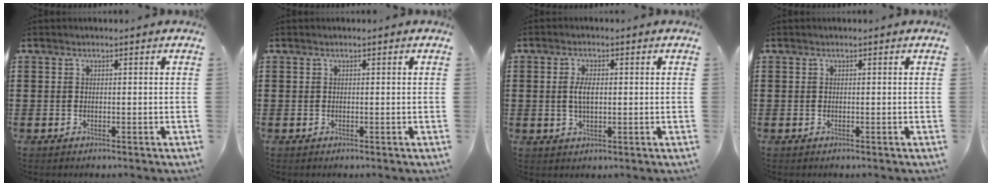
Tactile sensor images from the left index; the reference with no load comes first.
{"total": 0.0}
{"total": 3.4, "force": [0.2, 1.4, 3.1], "torque": [-0.070, 0.002, -0.002]}
{"total": 0.0}